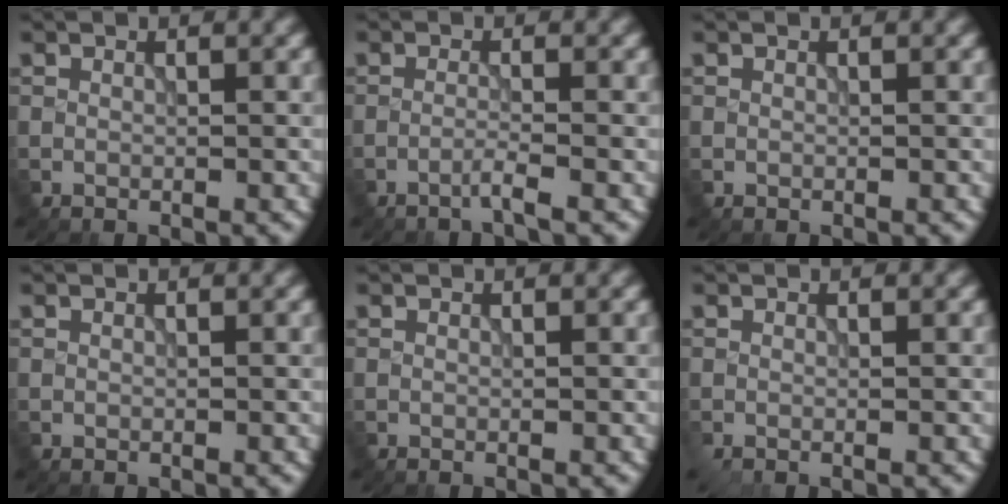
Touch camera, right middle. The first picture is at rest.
{"total": 1.2, "force": [-0.9, -0.1, 0.8], "torque": [-0.008, 0.005, -0.026]}
{"total": 0.0}
{"total": 0.0}
{"total": 0.0}
{"total": 0.6, "force": [-0.2, 0.2, 0.6], "torque": [-0.015, -0.004, -0.003]}